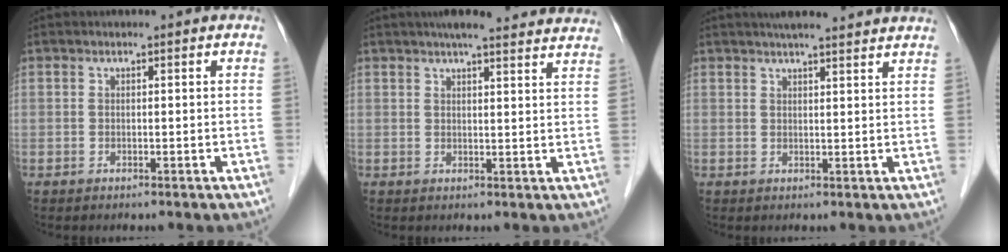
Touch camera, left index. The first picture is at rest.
{"total": 17.1, "force": [15.8, 1.2, 6.5], "torque": [-0.078, 0.011, 0.182]}
{"total": 11.0, "force": [9.9, 0.3, 4.8], "torque": [-0.064, 0.023, 0.112]}